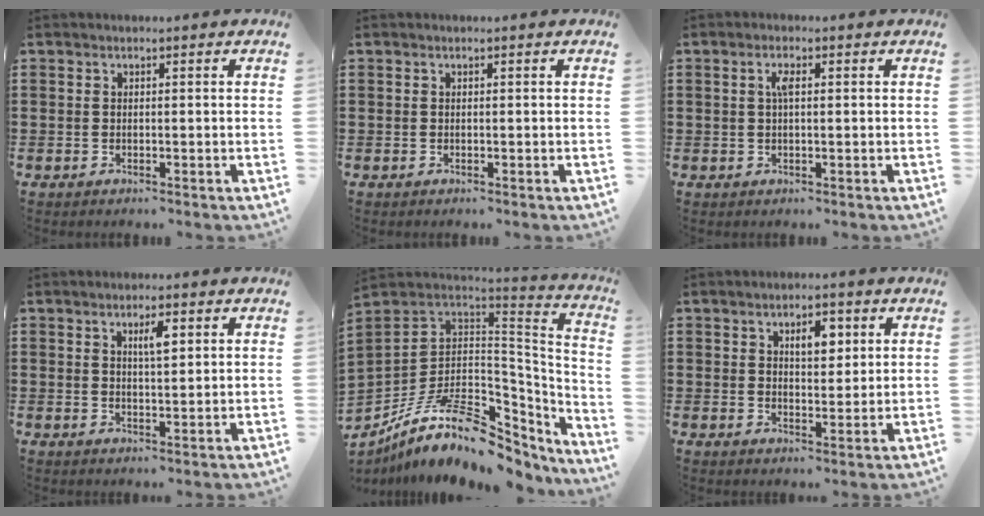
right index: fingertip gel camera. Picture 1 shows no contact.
{"total": 0.0}
{"total": 2.1, "force": [0.5, 0.6, 1.9], "torque": [-0.040, 0.004, 0.006]}
{"total": 3.1, "force": [1.2, 0.8, 2.8], "torque": [-0.050, 0.002, 0.017]}
{"total": 14.0, "force": [-6.9, 7.4, 9.6], "torque": [-0.205, 0.016, -0.115]}
{"total": 4.4, "force": [1.8, 2.3, 3.3], "torque": [-0.049, 0.002, 0.025]}